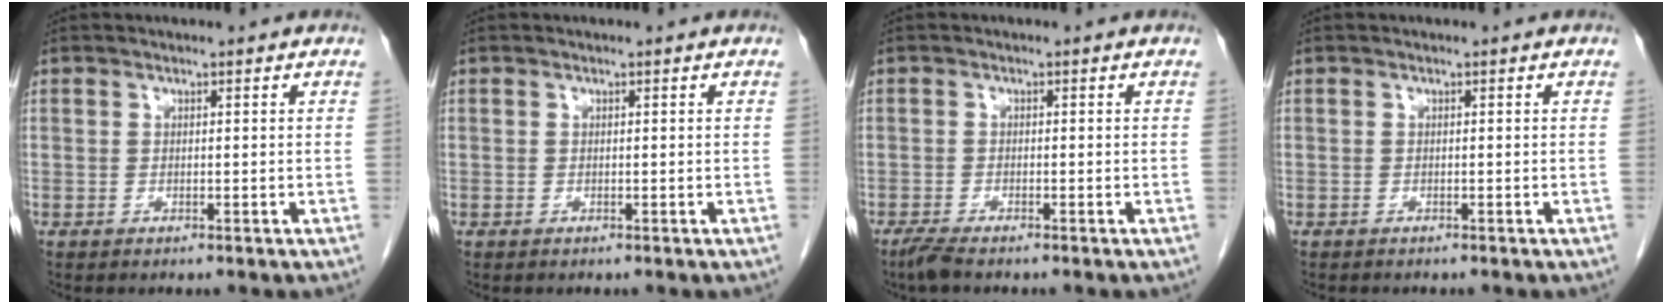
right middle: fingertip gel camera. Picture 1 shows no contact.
{"total": 0.0}
{"total": 2.0, "force": [-1.7, 0.1, 1.1], "torque": [-0.033, -0.007, -0.035]}
{"total": 1.5, "force": [-1.3, 0.3, 0.6], "torque": [-0.013, -0.004, -0.014]}